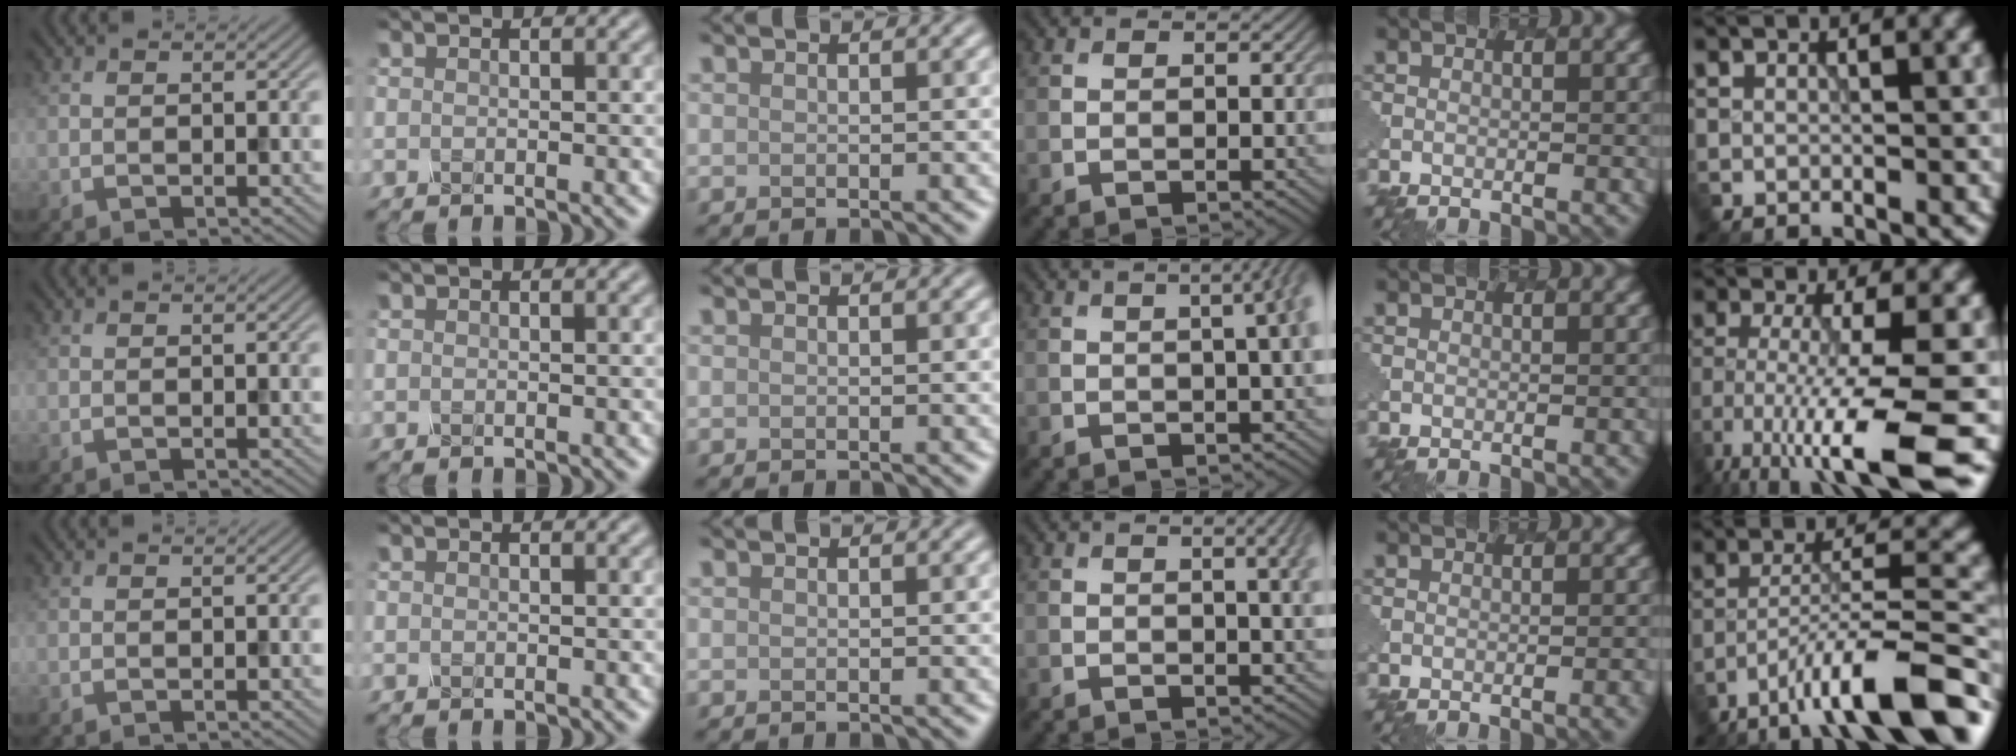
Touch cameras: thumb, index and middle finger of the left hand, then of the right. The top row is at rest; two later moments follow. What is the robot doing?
{"motion": "pour", "object": "mug"}